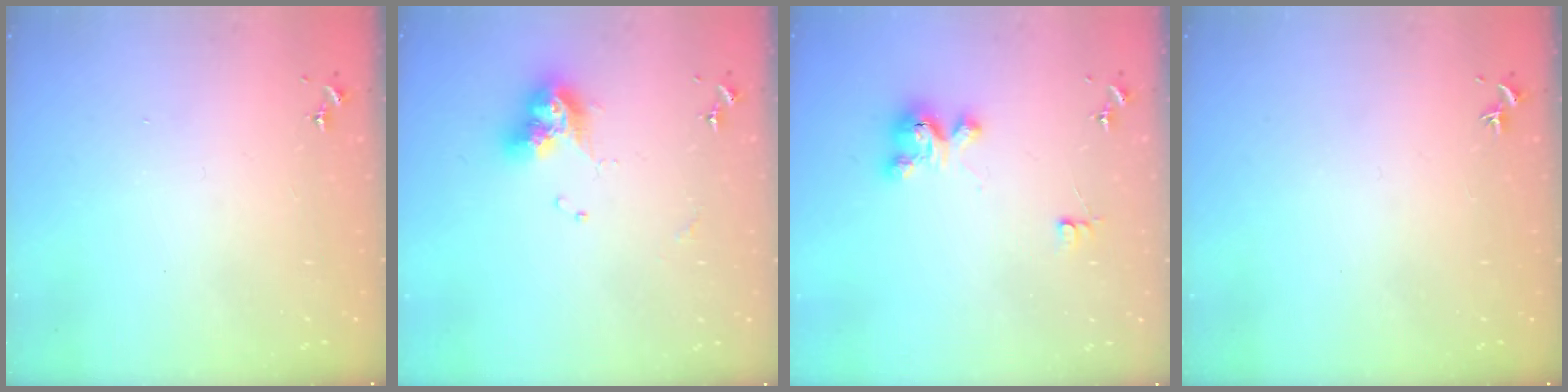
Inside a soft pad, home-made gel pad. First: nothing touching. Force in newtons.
{"total": 10.7, "press": 10.6, "slide": 1.1}
{"total": 4.2, "press": 4.2, "slide": 0.3}
{"total": 0.0}